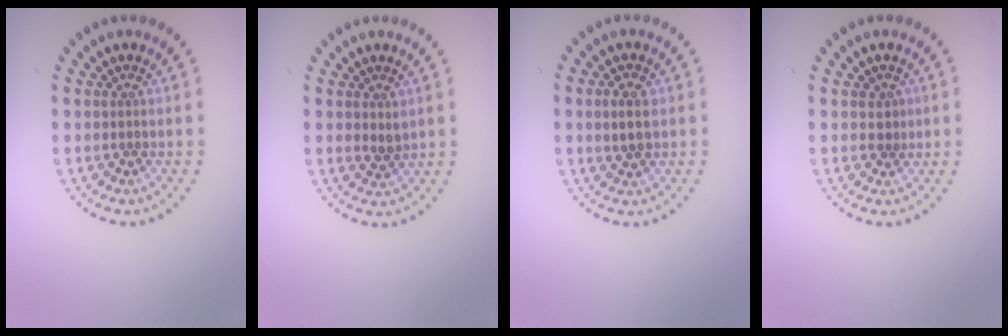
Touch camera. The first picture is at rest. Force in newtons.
{"total": 1.0, "press": 0.9, "slide": 0.4}
{"total": 2.3, "press": 2.2, "slide": 0.3}
{"total": 1.1, "press": 1.0, "slide": 0.5}